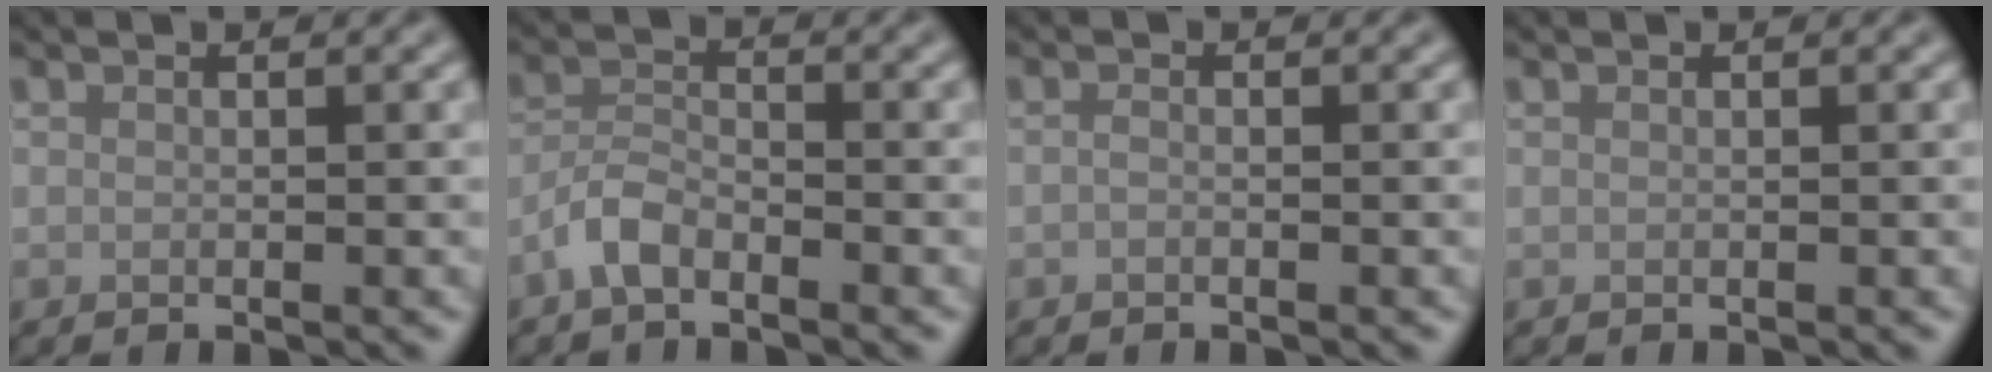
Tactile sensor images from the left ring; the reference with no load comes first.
{"total": 2.7, "force": [-2.0, 1.1, 1.5], "torque": [-0.031, 0.008, -0.047]}
{"total": 0.6, "force": [-0.3, 0.2, 0.4], "torque": [-0.009, -0.001, -0.007]}
{"total": 0.0}